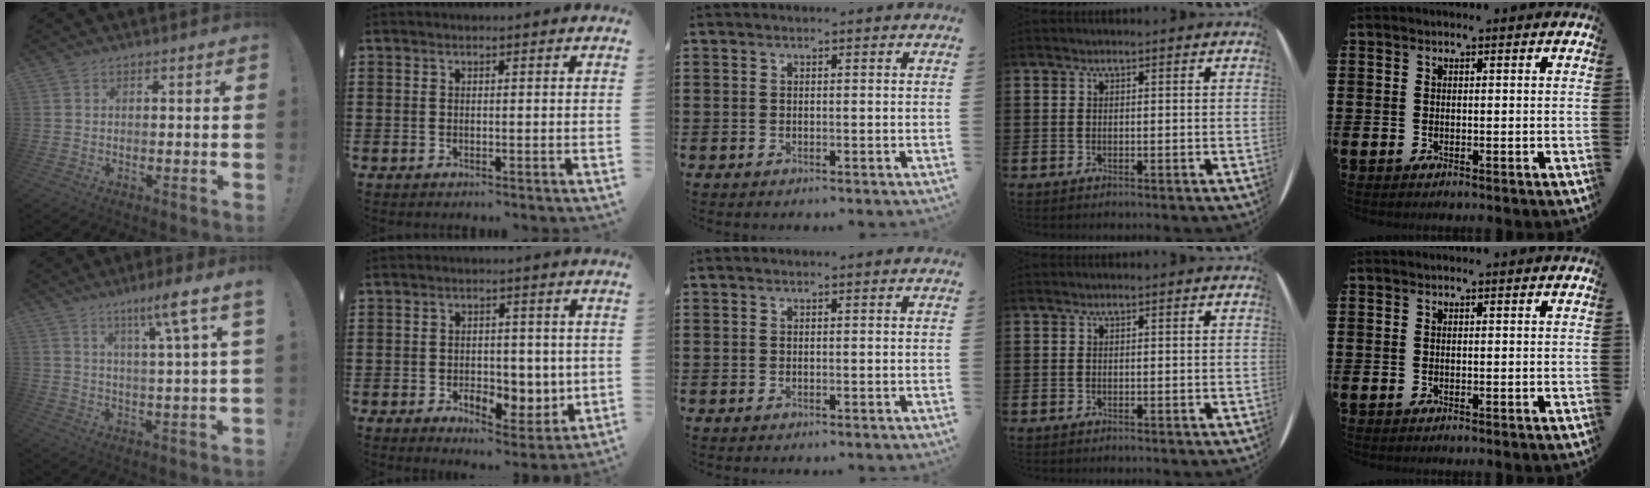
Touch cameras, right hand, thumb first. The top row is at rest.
{"thumb": {"total": 10.0, "force": [5.1, -0.8, 8.6], "torque": [-0.130, -0.030, 0.067]}, "index": {"total": 5.1, "force": [-0.9, 3.7, 3.4], "torque": [-0.063, 0.006, -0.017]}}